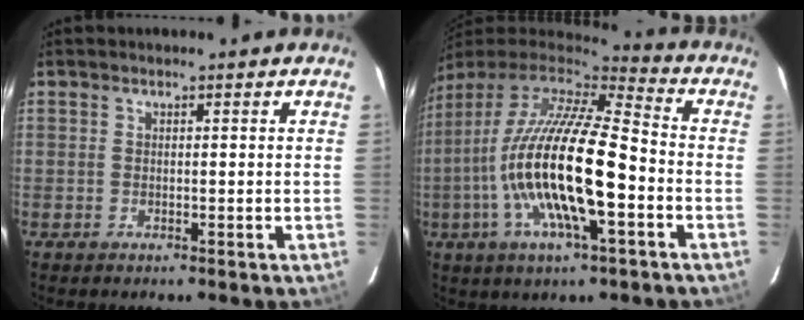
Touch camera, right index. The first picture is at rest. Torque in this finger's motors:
{"motor_torque": [1.55, -0.59, 1.05, 0.21]}